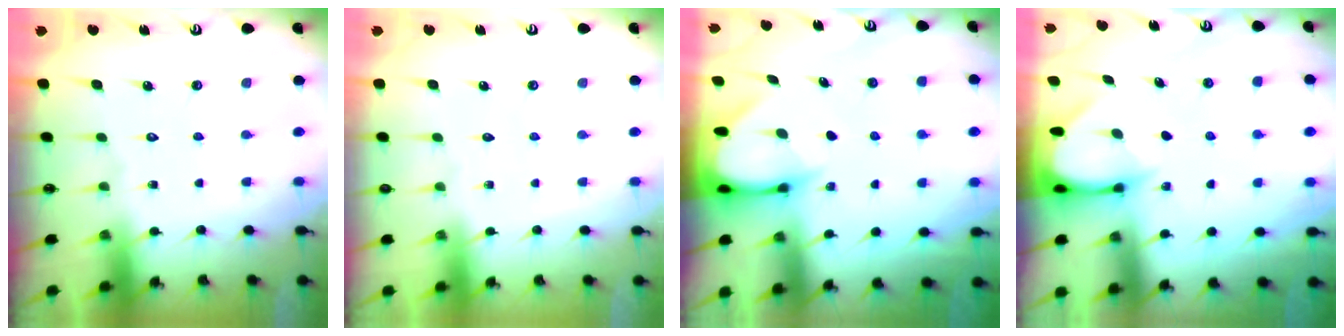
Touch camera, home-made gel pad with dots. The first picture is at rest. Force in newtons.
{"total": 0.0}
{"total": 3.8, "press": 3.7, "slide": 0.4}
{"total": 3.3, "press": 3.3, "slide": 0.3}